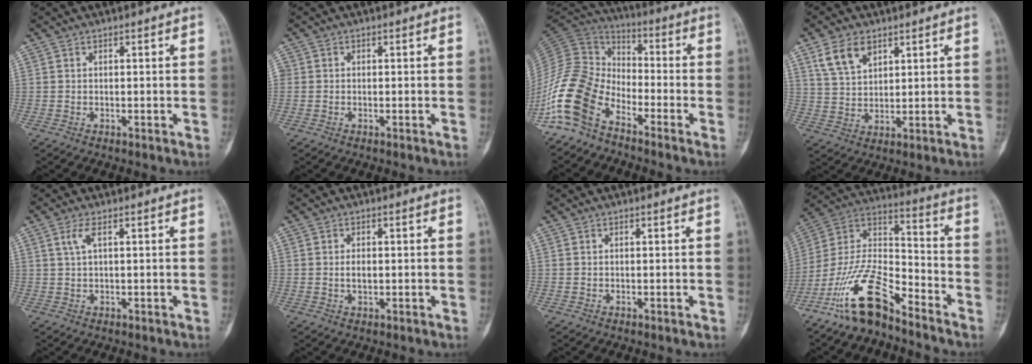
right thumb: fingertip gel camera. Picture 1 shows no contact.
{"total": 0.6, "force": [0.0, 0.6, 0.2], "torque": [0.003, 0.002, -0.003]}
{"total": 13.9, "force": [-8.7, 7.7, 7.6], "torque": [-0.158, 0.070, -0.187]}
{"total": 7.1, "force": [4.2, 4.2, 4.0], "torque": [-0.066, -0.015, 0.087]}
{"total": 2.3, "force": [0.9, 0.5, 2.1], "torque": [-0.058, 0.007, 0.026]}
{"total": 2.0, "force": [0.1, 1.2, 1.7], "torque": [-0.028, -0.001, 0.004]}
{"total": 0.0}
{"total": 15.7, "force": [-11.1, 5.4, 9.7], "torque": [-0.181, 0.084, -0.216]}